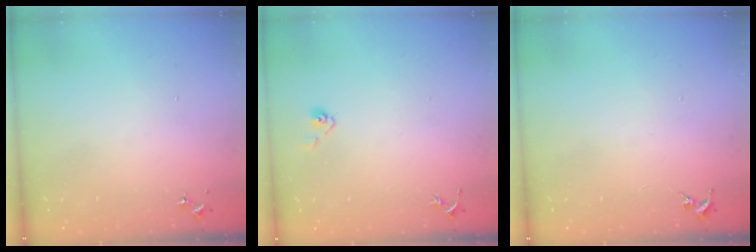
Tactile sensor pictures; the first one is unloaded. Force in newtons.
{"total": 3.7, "press": 3.4, "slide": 1.3}
{"total": 0.0}